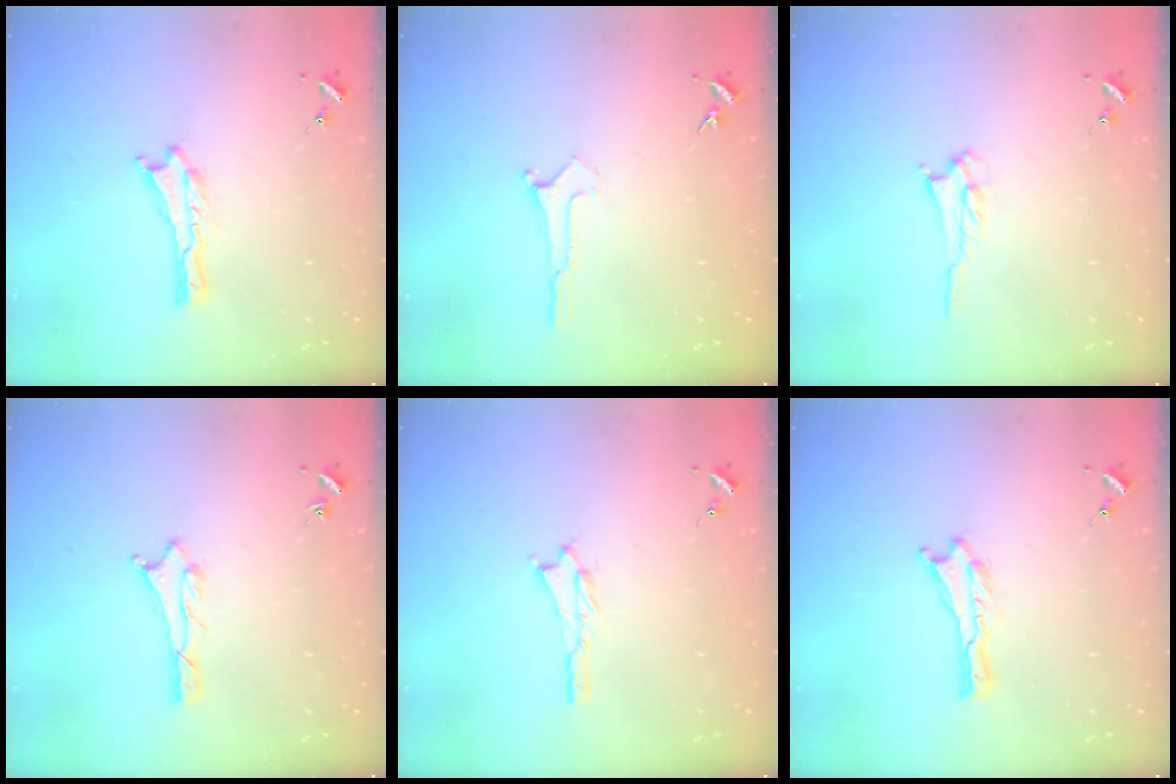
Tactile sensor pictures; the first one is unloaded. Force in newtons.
{"total": 0.0}
{"total": 2.2, "press": 2.2, "slide": 0.3}
{"total": 0.7, "press": 0.7, "slide": 0.2}
{"total": 0.8, "press": 0.8, "slide": 0.2}
{"total": 0.0}